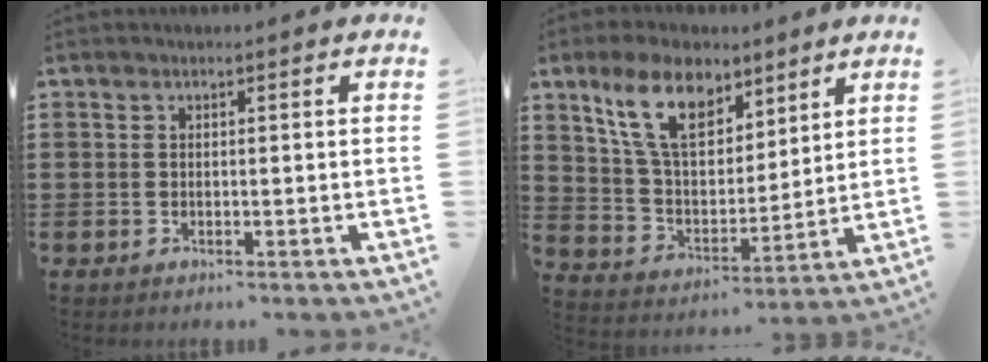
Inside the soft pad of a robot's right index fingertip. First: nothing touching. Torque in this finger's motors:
{"motor_torque": [1.62, 0.52, 1.05, 0.11]}